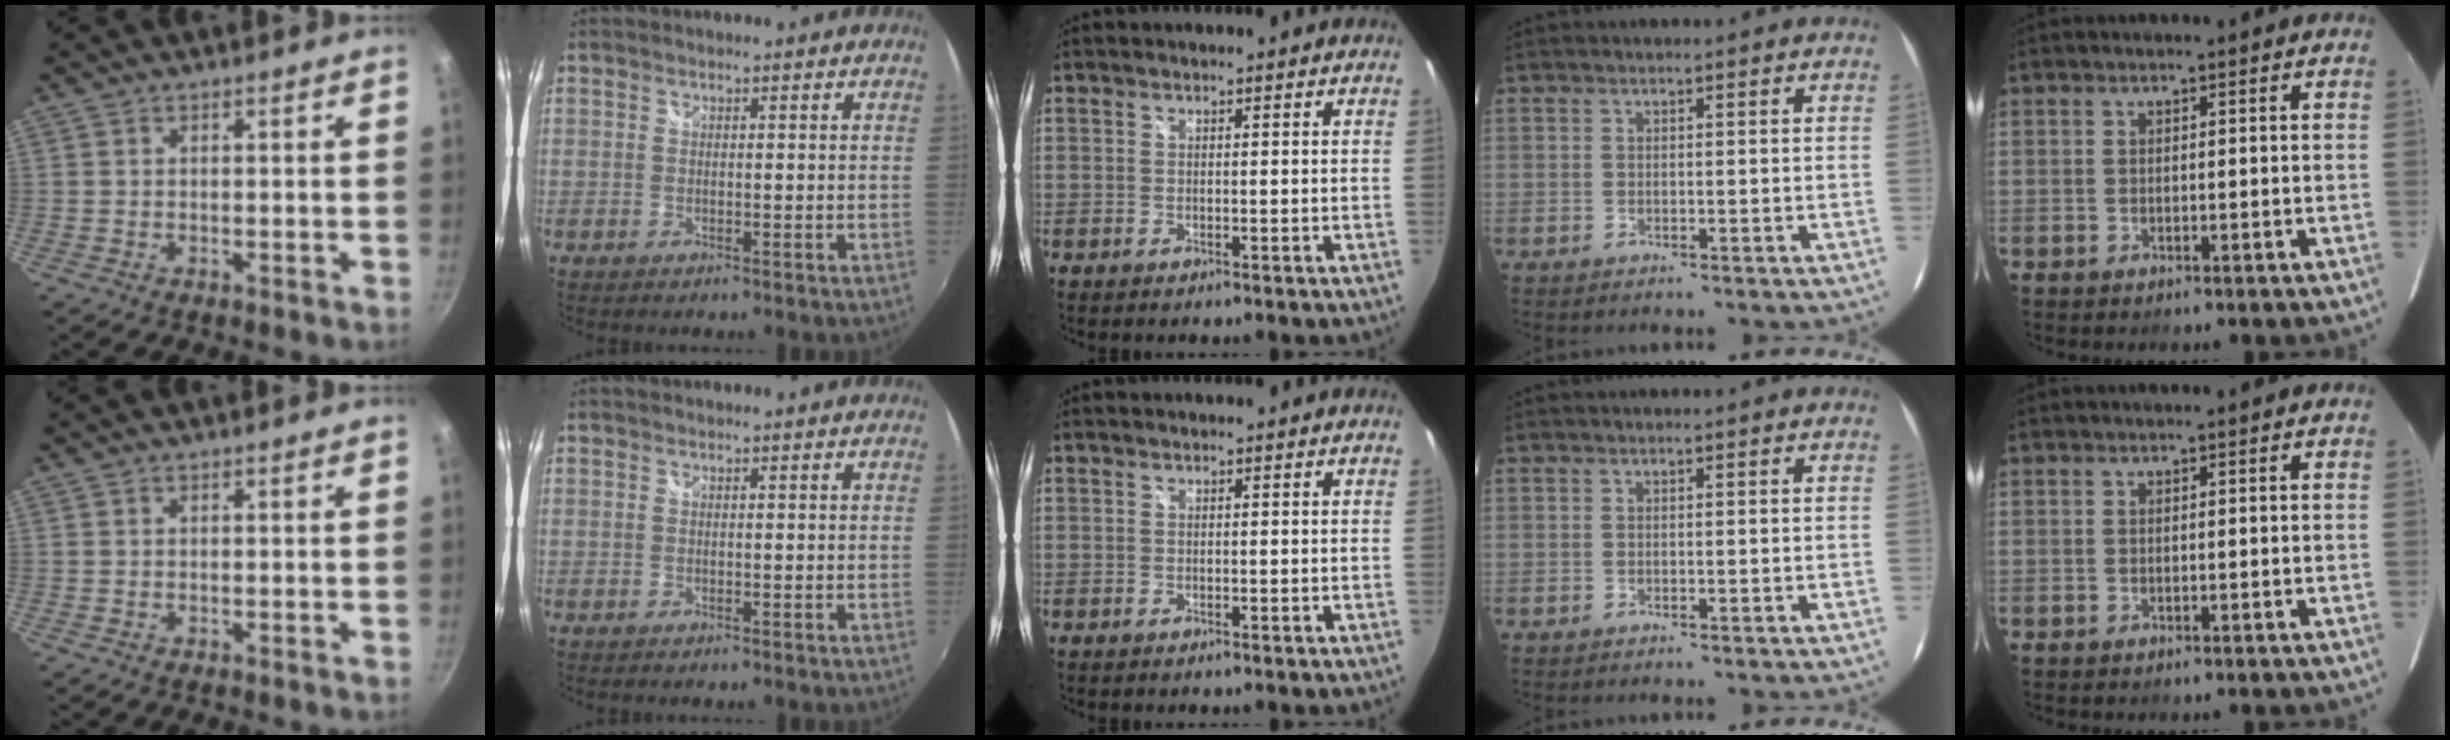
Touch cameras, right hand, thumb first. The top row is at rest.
{}